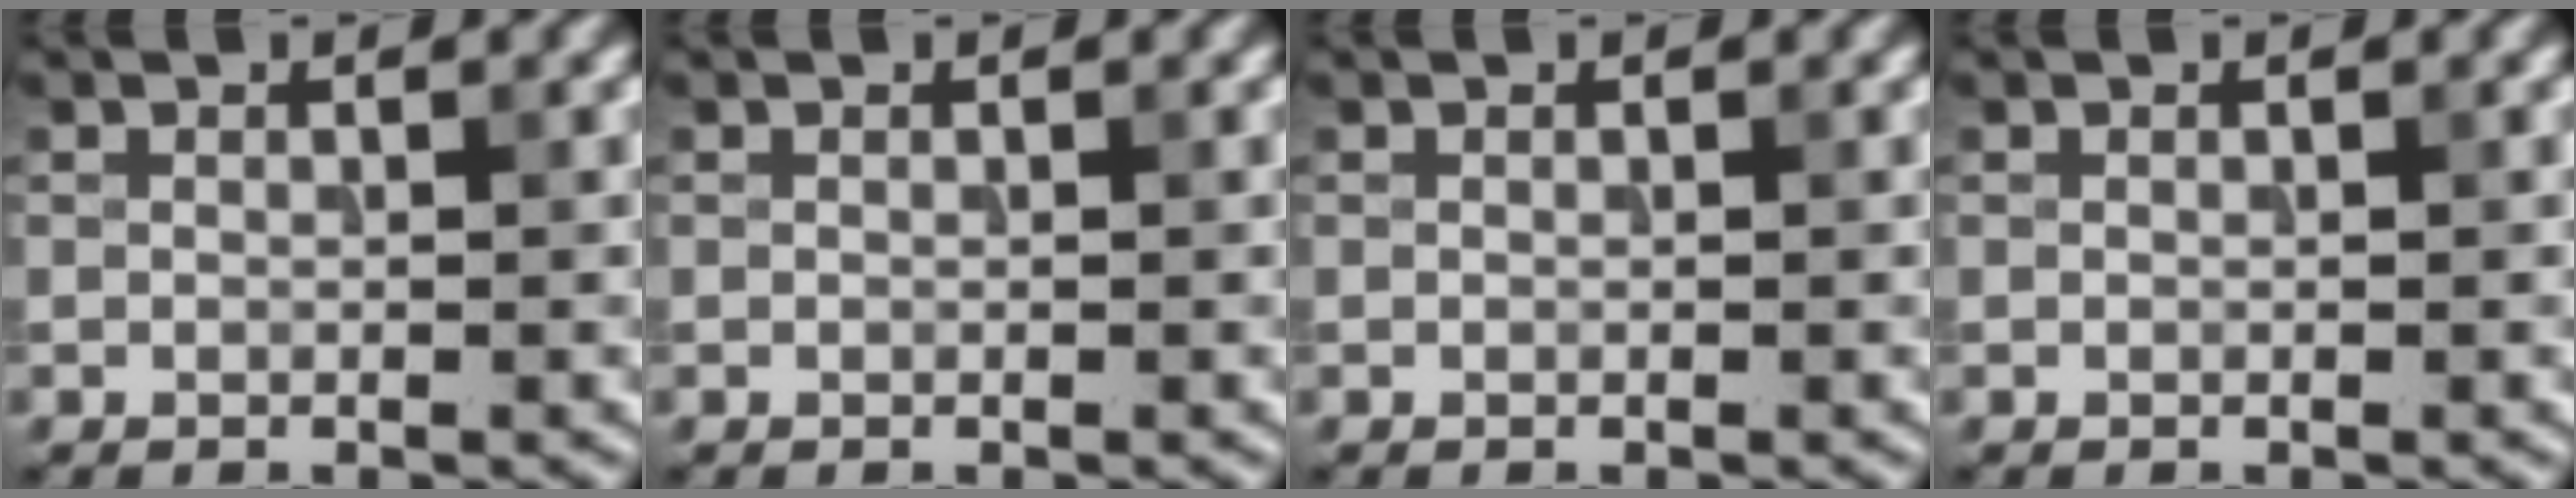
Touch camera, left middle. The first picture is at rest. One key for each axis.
{"total": 0.0}
{"total": 0.0}
{"total": 0.0}